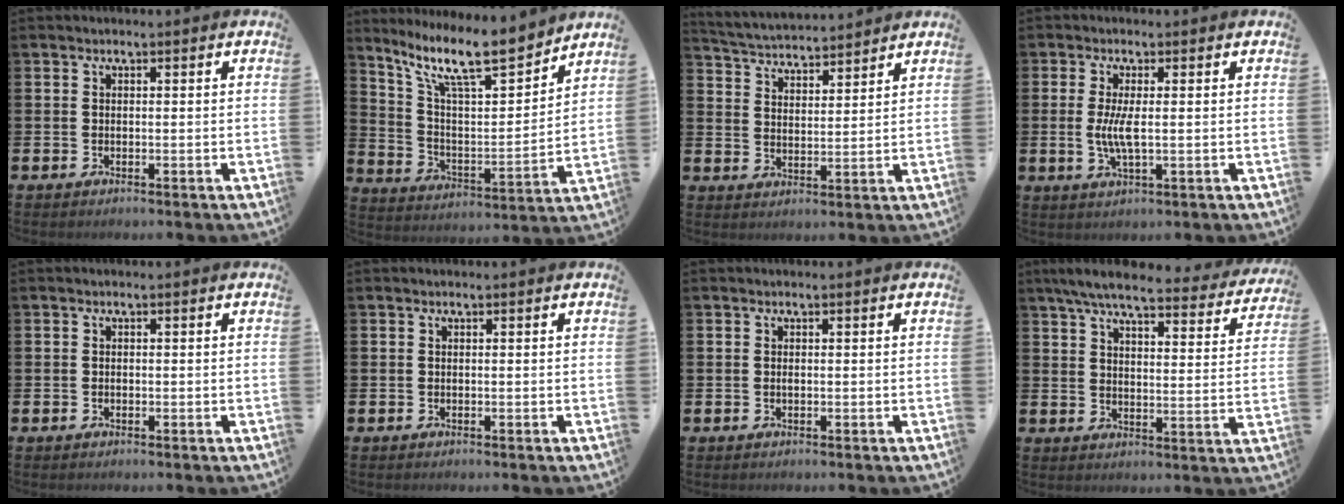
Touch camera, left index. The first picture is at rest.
{"total": 12.5, "force": [10.2, 2.8, 6.7], "torque": [-0.153, -0.059, 0.178]}
{"total": 4.4, "force": [4.4, 0.6, -0.1], "torque": [-0.023, -0.029, 0.077]}
{"total": 3.6, "force": [0.2, 0.9, 3.5], "torque": [-0.069, 0.001, 0.004]}
{"total": 0.5, "force": [-0.2, 0.4, 0.2], "torque": [-0.010, 0.006, -0.005]}
{"total": 0.0}
{"total": 0.0}
{"total": 6.8, "force": [6.0, 1.0, 3.1], "torque": [-0.072, -0.035, 0.098]}